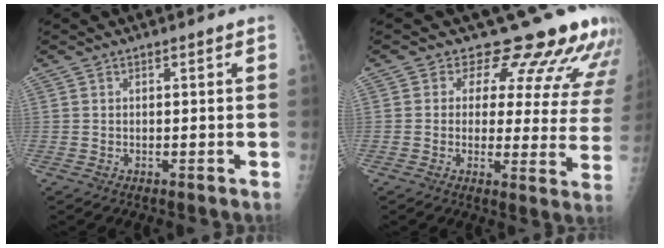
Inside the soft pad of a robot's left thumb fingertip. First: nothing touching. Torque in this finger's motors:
{"motor_torque": [0.19, 0.33, 0.08, -0.36, 0.04]}